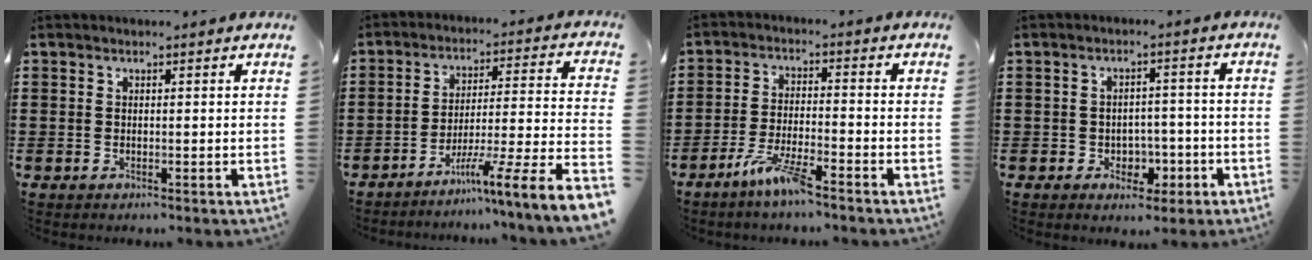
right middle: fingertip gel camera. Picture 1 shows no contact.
{"total": 6.0, "force": [-4.4, -1.1, 3.9], "torque": [-0.063, -0.036, -0.096]}
{"total": 5.9, "force": [-4.3, 0.5, 4.0], "torque": [-0.090, -0.009, -0.082]}
{"total": 3.7, "force": [-1.8, 2.7, 1.7], "torque": [-0.029, 0.003, -0.039]}